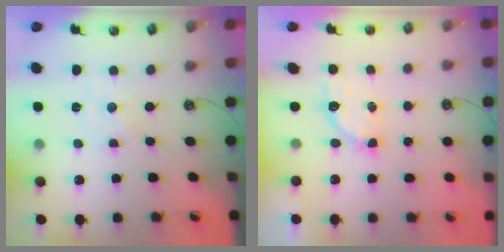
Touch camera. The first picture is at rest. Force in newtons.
{"total": 4.3, "press": 4.2, "slide": 0.6}